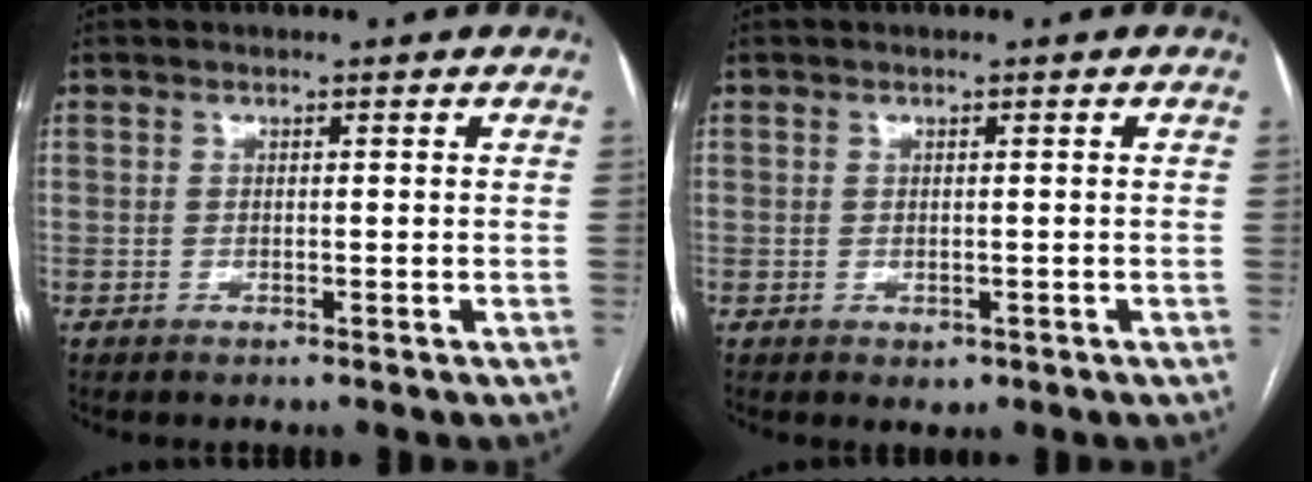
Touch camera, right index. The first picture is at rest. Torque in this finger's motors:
{"motor_torque": [-0.01, -0.04, 0.04, 0.00]}